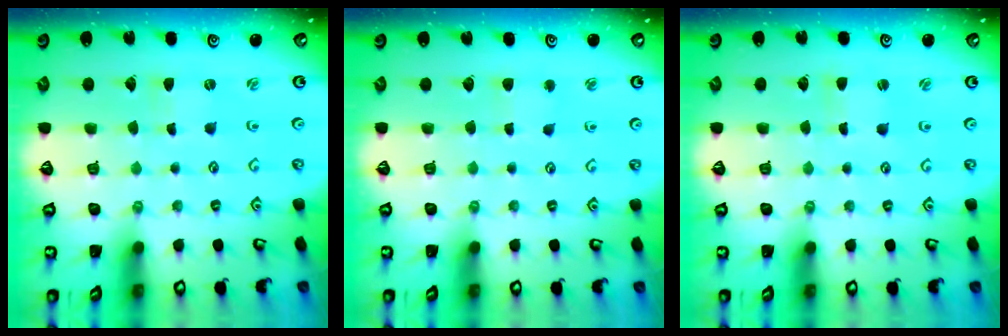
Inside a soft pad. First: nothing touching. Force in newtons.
{"total": 3.7, "press": 3.6, "slide": 0.4}
{"total": 0.6, "press": 0.5, "slide": 0.2}